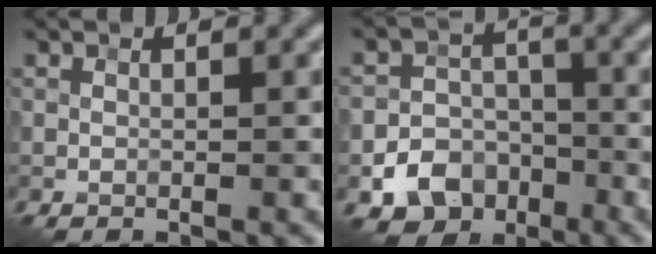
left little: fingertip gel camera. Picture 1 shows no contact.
{"total": 7.2, "force": [-3.9, 5.7, 2.0], "torque": [-0.001, -0.015, -0.078]}